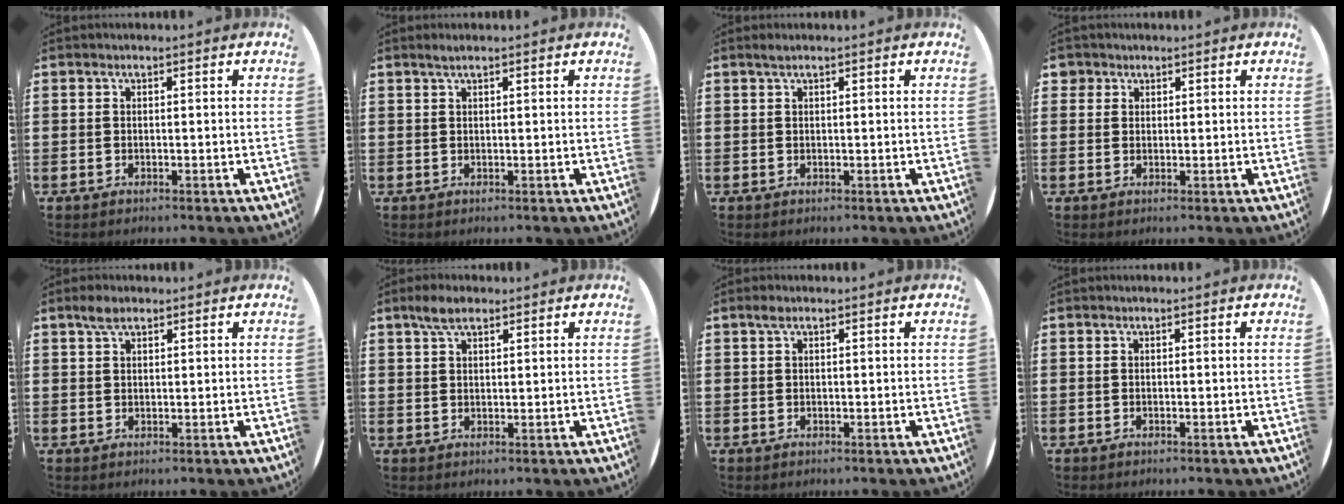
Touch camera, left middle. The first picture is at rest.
{"total": 0.9, "force": [0.7, 0.0, 0.6], "torque": [-0.010, 0.003, 0.012]}
{"total": 0.6, "force": [0.4, 0.0, 0.4], "torque": [-0.007, 0.002, 0.006]}
{"total": 1.6, "force": [1.2, 1.0, 0.1], "torque": [0.005, 0.002, 0.023]}
{"total": 2.5, "force": [1.8, 1.1, 1.2], "torque": [-0.018, 0.004, 0.031]}
{"total": 3.6, "force": [2.7, 1.6, 1.9], "torque": [-0.033, 0.004, 0.047]}
{"total": 0.9, "force": [0.5, 0.5, 0.5], "torque": [-0.003, 0.003, 0.006]}
{"total": 0.0}